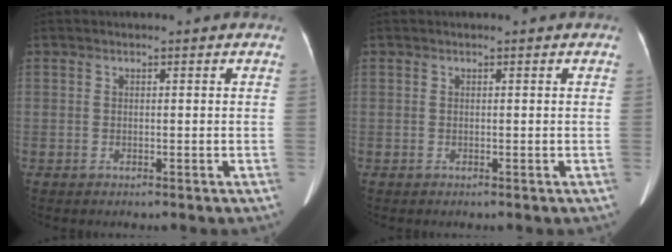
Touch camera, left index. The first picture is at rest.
{"total": 0.0}